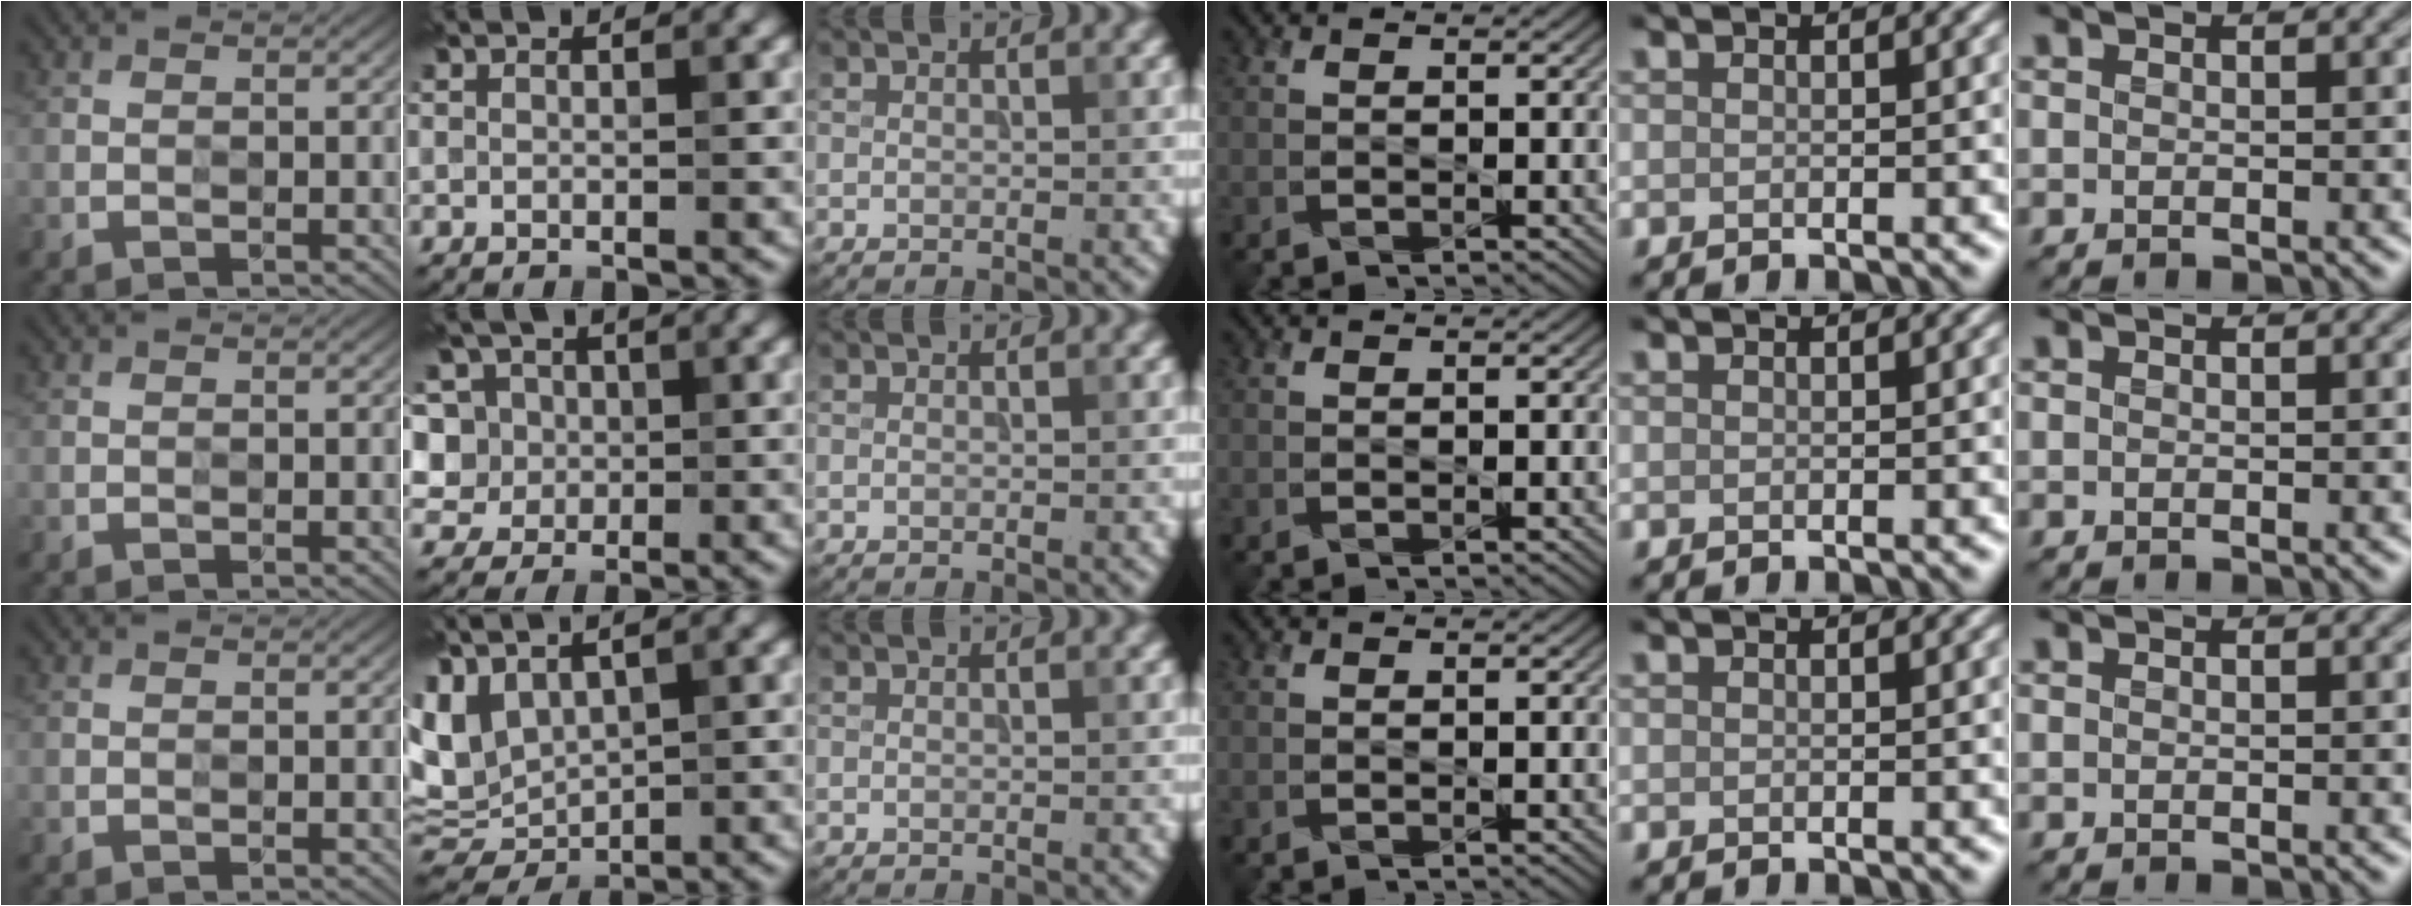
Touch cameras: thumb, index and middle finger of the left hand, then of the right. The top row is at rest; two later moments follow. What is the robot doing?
{"motion": "press", "object": "sticky note"}